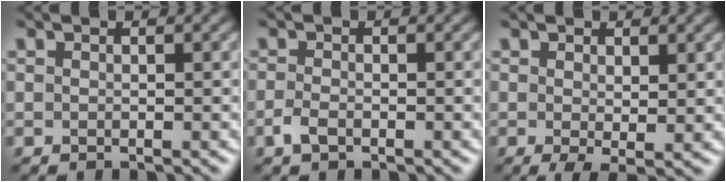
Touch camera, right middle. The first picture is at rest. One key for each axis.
{"total": 1.4, "fx": -0.8, "fy": 0.7, "fz": 1.0, "tx": -0.025, "ty": -0.002, "tz": -0.018}
{"total": 1.9, "fx": 0.1, "fy": 0.5, "fz": 1.8, "tx": -0.032, "ty": -0.008, "tz": 0.005}